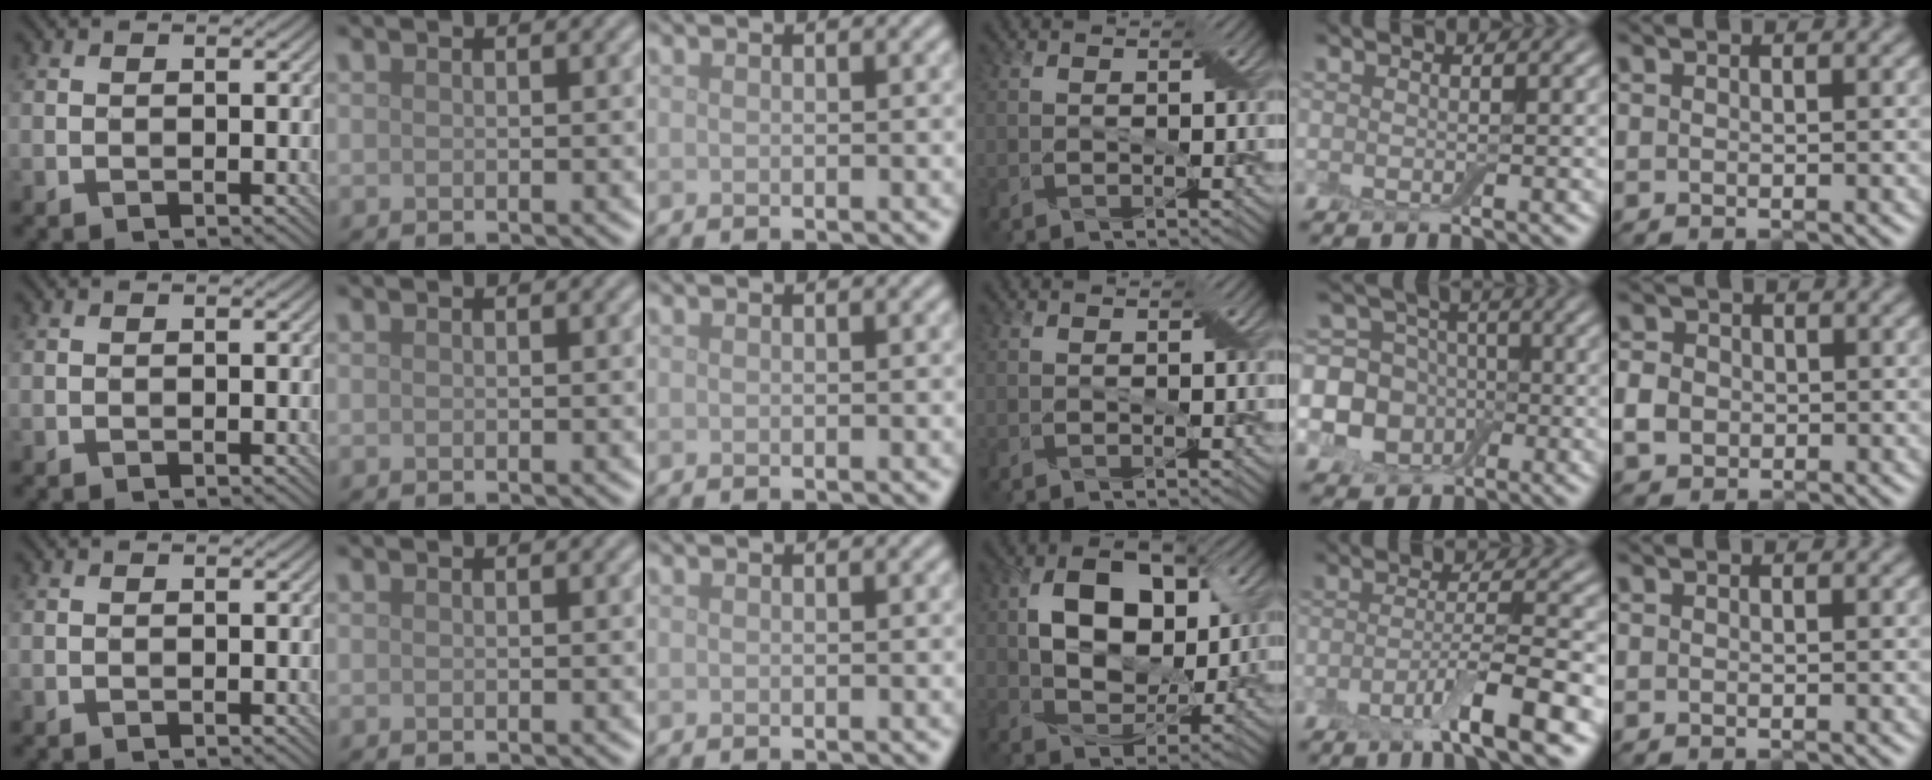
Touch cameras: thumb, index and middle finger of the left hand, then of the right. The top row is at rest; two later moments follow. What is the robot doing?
{"motion": "wipe", "object": "dish"}